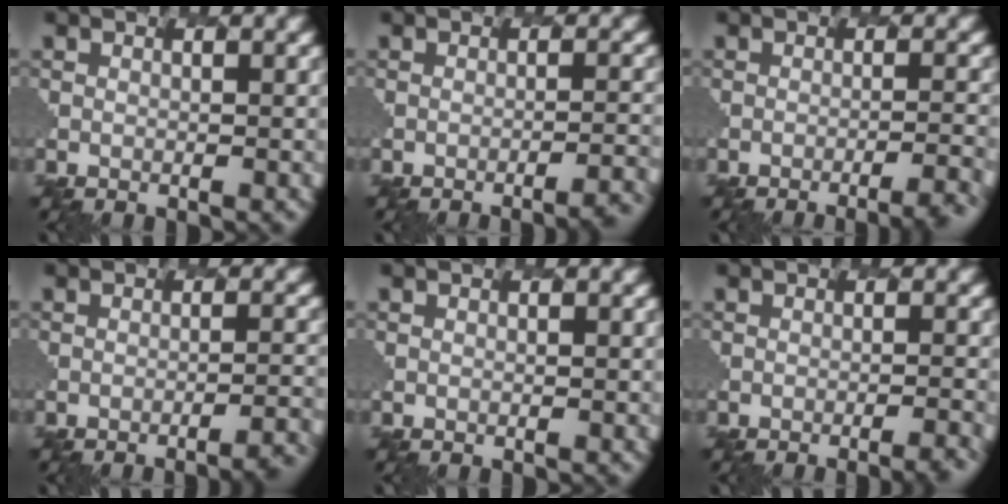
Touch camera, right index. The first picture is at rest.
{"total": 3.7, "force": [-2.9, 0.6, 2.1], "torque": [-0.022, 0.014, -0.036]}
{"total": 4.5, "force": [-3.5, 0.8, 2.7], "torque": [-0.038, 0.010, -0.036]}
{"total": 4.0, "force": [-3.1, 0.7, 2.4], "torque": [-0.027, 0.012, -0.037]}
{"total": 0.0}
{"total": 2.8, "force": [-2.1, 0.5, 1.8], "torque": [-0.018, 0.012, -0.022]}